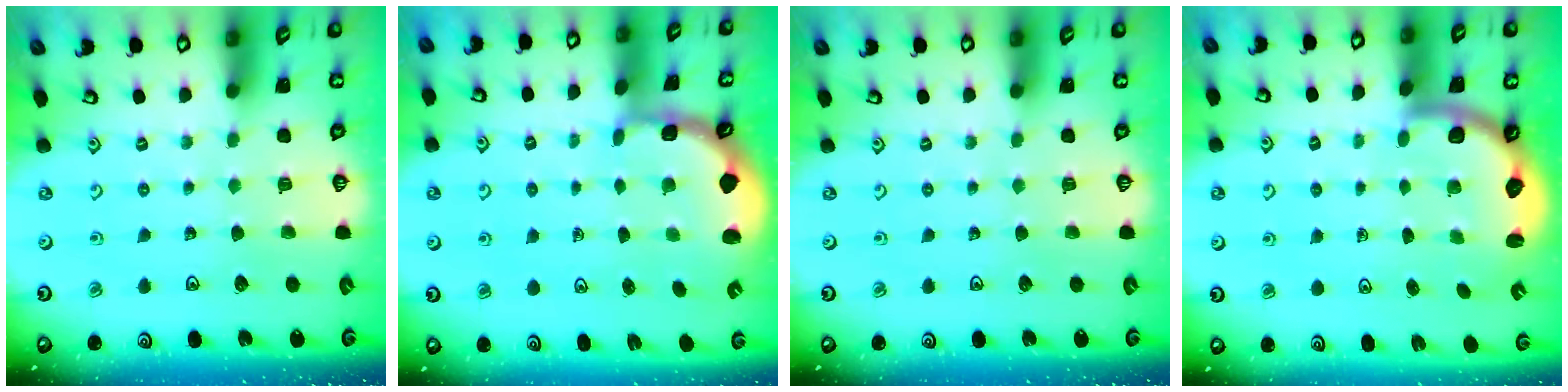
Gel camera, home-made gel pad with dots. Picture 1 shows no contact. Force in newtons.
{"total": 1.7, "press": 1.6, "slide": 0.4}
{"total": 0.0}
{"total": 2.8, "press": 2.2, "slide": 1.8}